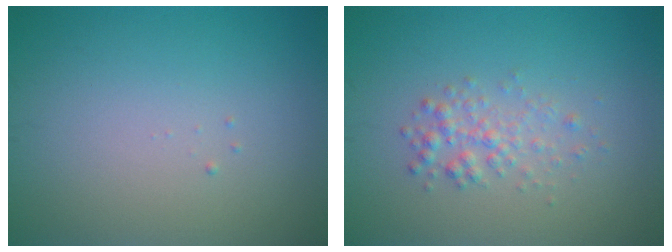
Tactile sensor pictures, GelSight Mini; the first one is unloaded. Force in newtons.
{"total": 1.9, "press": 1.9, "slide": 0.0}